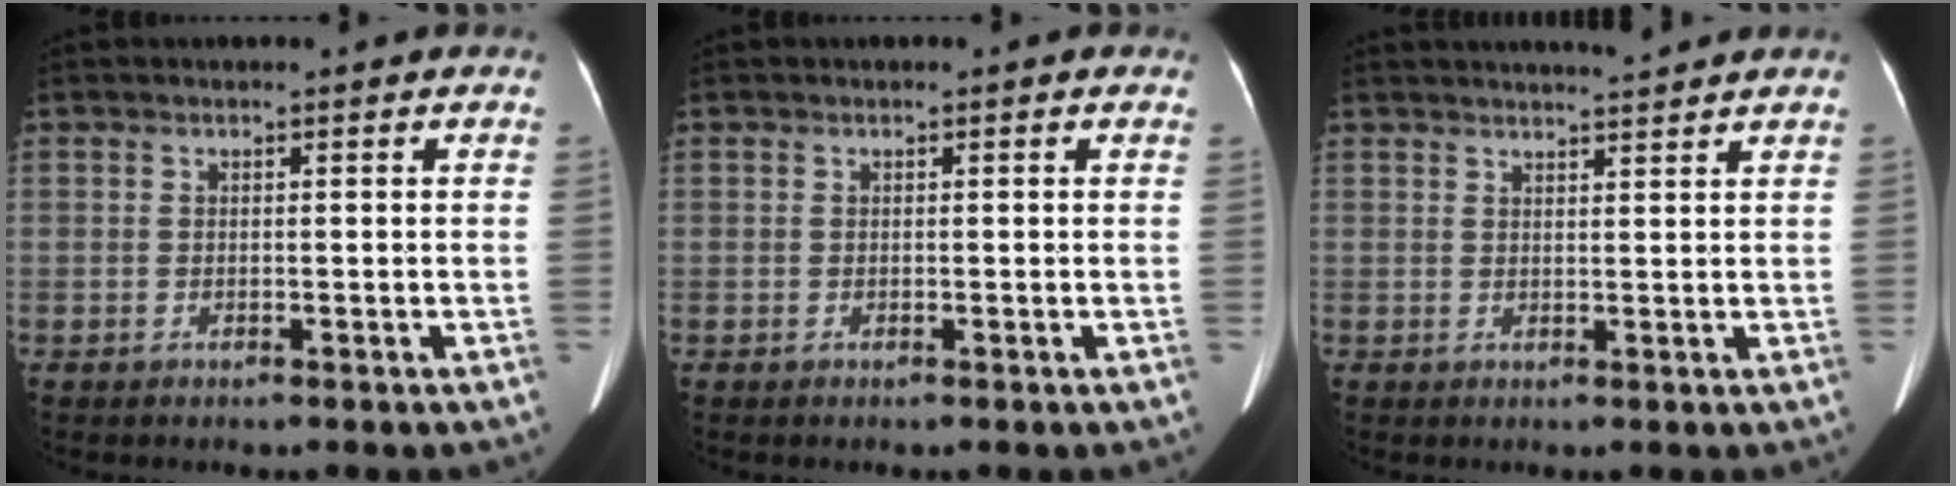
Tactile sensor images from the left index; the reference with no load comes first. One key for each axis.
{"total": 0.0}
{"total": 4.7, "fx": 4.4, "fy": -0.5, "fz": 1.3, "tx": -0.020, "ty": 0.009, "tz": 0.059}